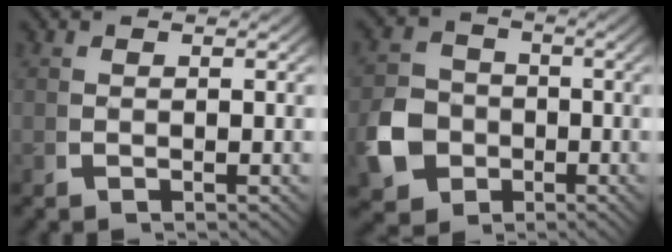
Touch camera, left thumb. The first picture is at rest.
{"total": 9.8, "force": [-2.7, 8.2, 4.6], "torque": [-0.107, -0.039, -0.035]}